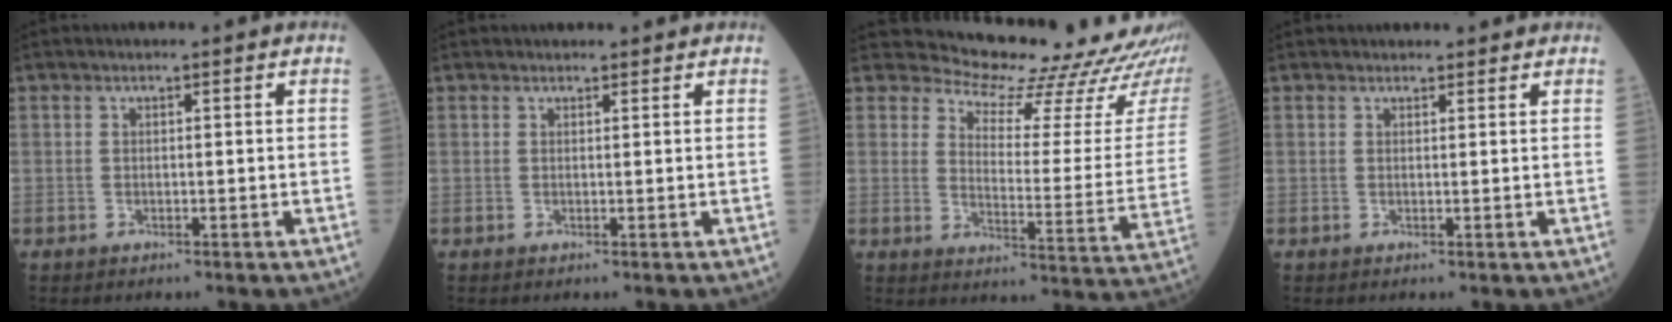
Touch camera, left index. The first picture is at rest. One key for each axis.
{"total": 1.7, "fx": 1.6, "fy": 0.6, "fz": 0.2, "tx": -0.006, "ty": 0.010, "tz": 0.015}
{"total": 20.0, "fx": 19.5, "fy": 2.6, "fz": 3.8, "tx": -0.053, "ty": -0.125, "tz": 0.212}
{"total": 2.9, "fx": 2.6, "fy": 1.1, "fz": 0.5, "tx": -0.004, "ty": 0.012, "tz": 0.024}